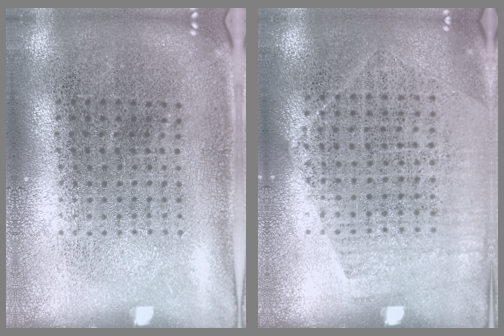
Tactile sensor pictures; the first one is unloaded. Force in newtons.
{"total": 1.3, "press": 1.0, "slide": 0.7}